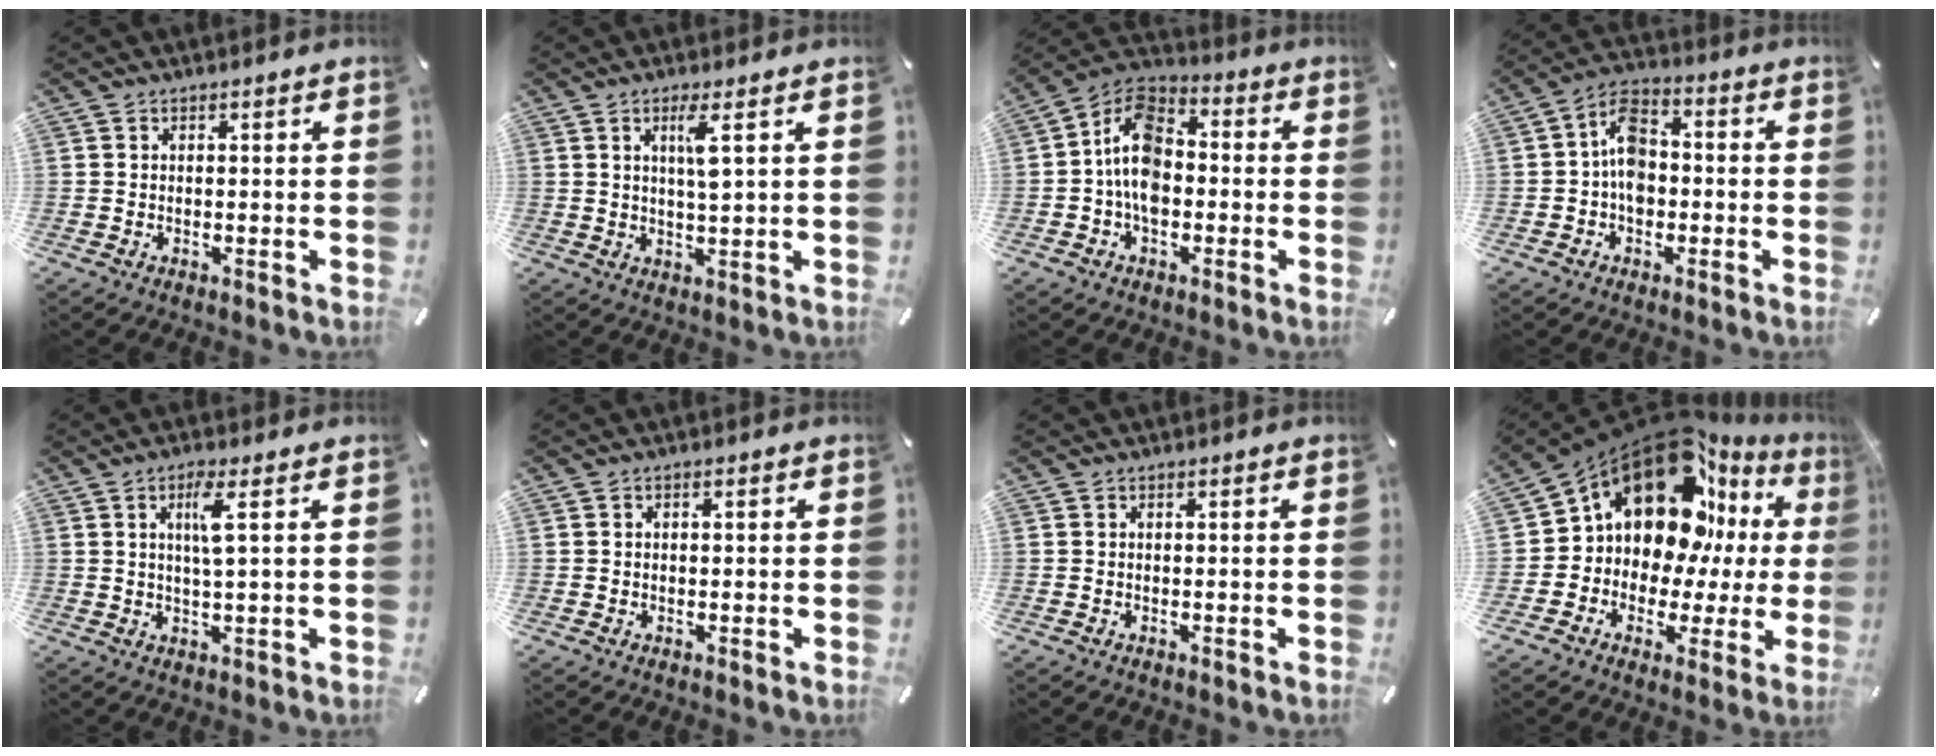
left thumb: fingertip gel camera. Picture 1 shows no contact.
{"total": 5.1, "force": [1.9, 0.5, 4.7], "torque": [-0.090, -0.003, 0.026]}
{"total": 11.1, "force": [-2.1, 7.6, 7.7], "torque": [-0.161, 0.008, -0.043]}
{"total": 8.4, "force": [-1.1, 6.1, 5.7], "torque": [-0.106, 0.019, -0.019]}
{"total": 5.7, "force": [1.7, 0.6, 5.4], "torque": [-0.103, -0.004, 0.022]}
{"total": 0.6, "force": [0.0, 0.6, 0.2], "torque": [-0.005, 0.003, -0.001]}
{"total": 0.0}
{"total": 19.2, "force": [9.9, 12.4, 10.8], "torque": [-0.190, -0.084, 0.173]}